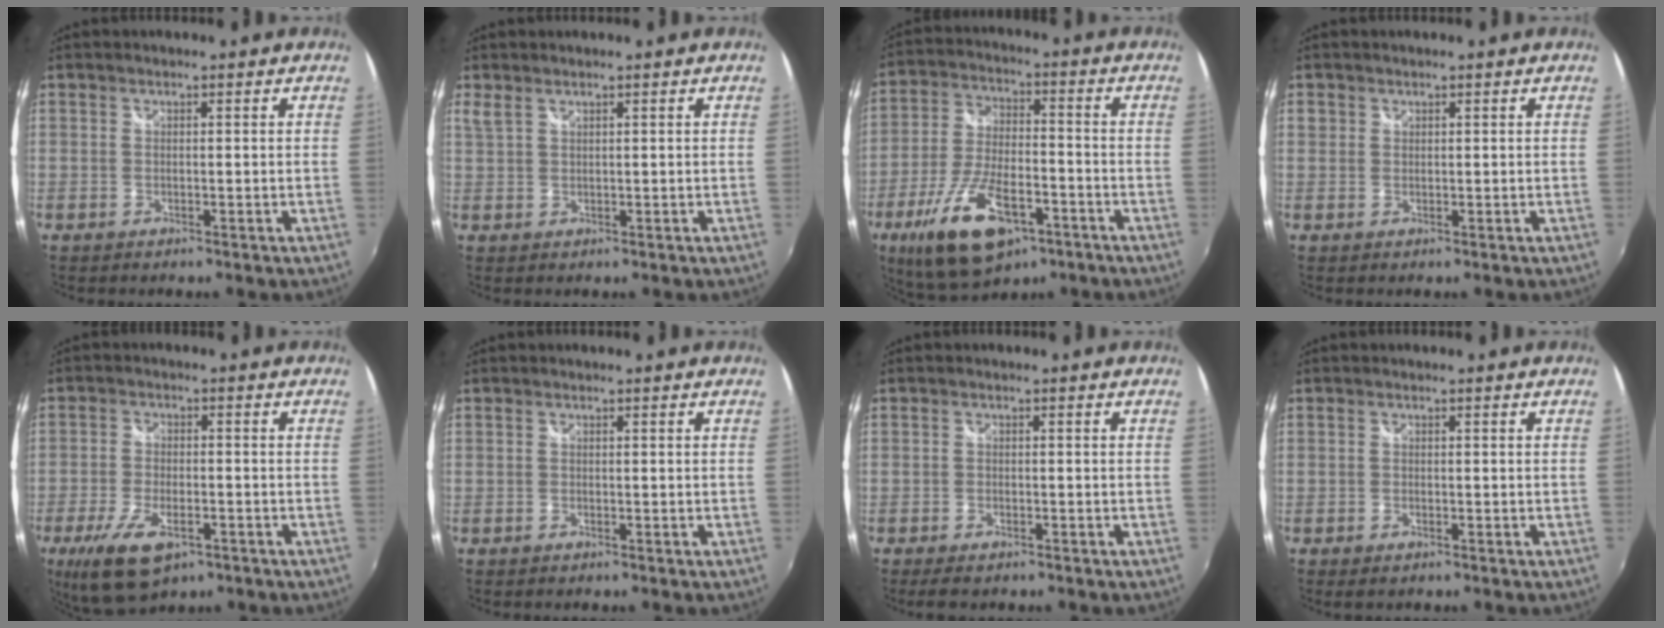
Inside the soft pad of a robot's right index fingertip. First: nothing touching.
{"total": 1.6, "force": [1.1, 0.6, 1.0], "torque": [-0.025, 0.002, 0.025]}
{"total": 17.5, "force": [-9.3, 7.5, 12.8], "torque": [-0.264, -0.030, -0.159]}
{"total": 1.1, "force": [0.2, 1.0, 0.2], "torque": [-0.004, 0.002, 0.000]}
{"total": 11.6, "force": [-6.4, 5.1, 8.2], "torque": [-0.187, -0.033, -0.109]}
{"total": 0.0}
{"total": 3.5, "force": [-2.7, 1.3, 1.9], "torque": [-0.044, -0.013, -0.044]}
{"total": 1.2, "force": [-0.8, 0.6, 0.6], "torque": [-0.013, -0.005, -0.014]}